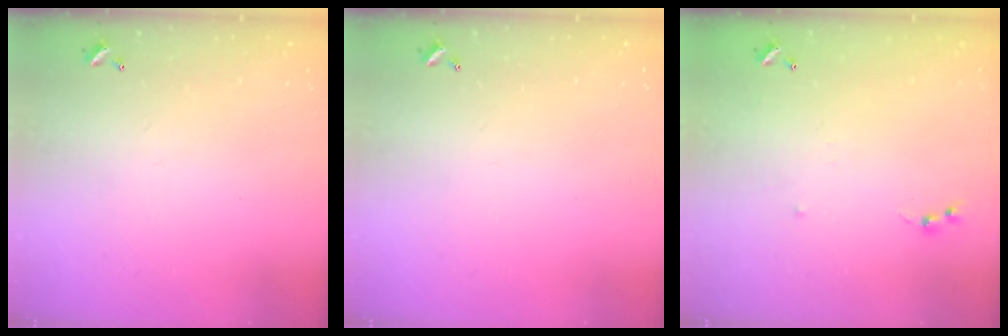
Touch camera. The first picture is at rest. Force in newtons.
{"total": 0.0}
{"total": 5.8, "press": 5.7, "slide": 0.8}